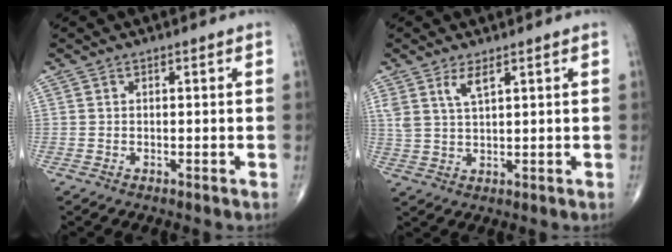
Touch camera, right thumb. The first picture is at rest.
{"total": 3.1, "force": [2.0, 0.8, 2.2], "torque": [-0.048, -0.011, 0.044]}